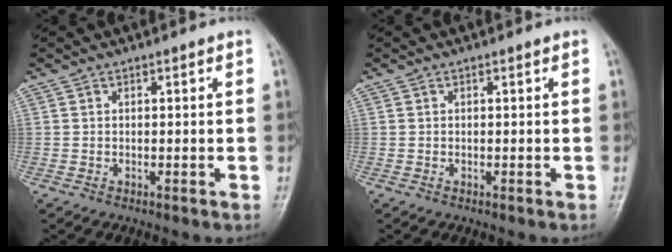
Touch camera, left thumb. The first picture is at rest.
{"total": 0.0}